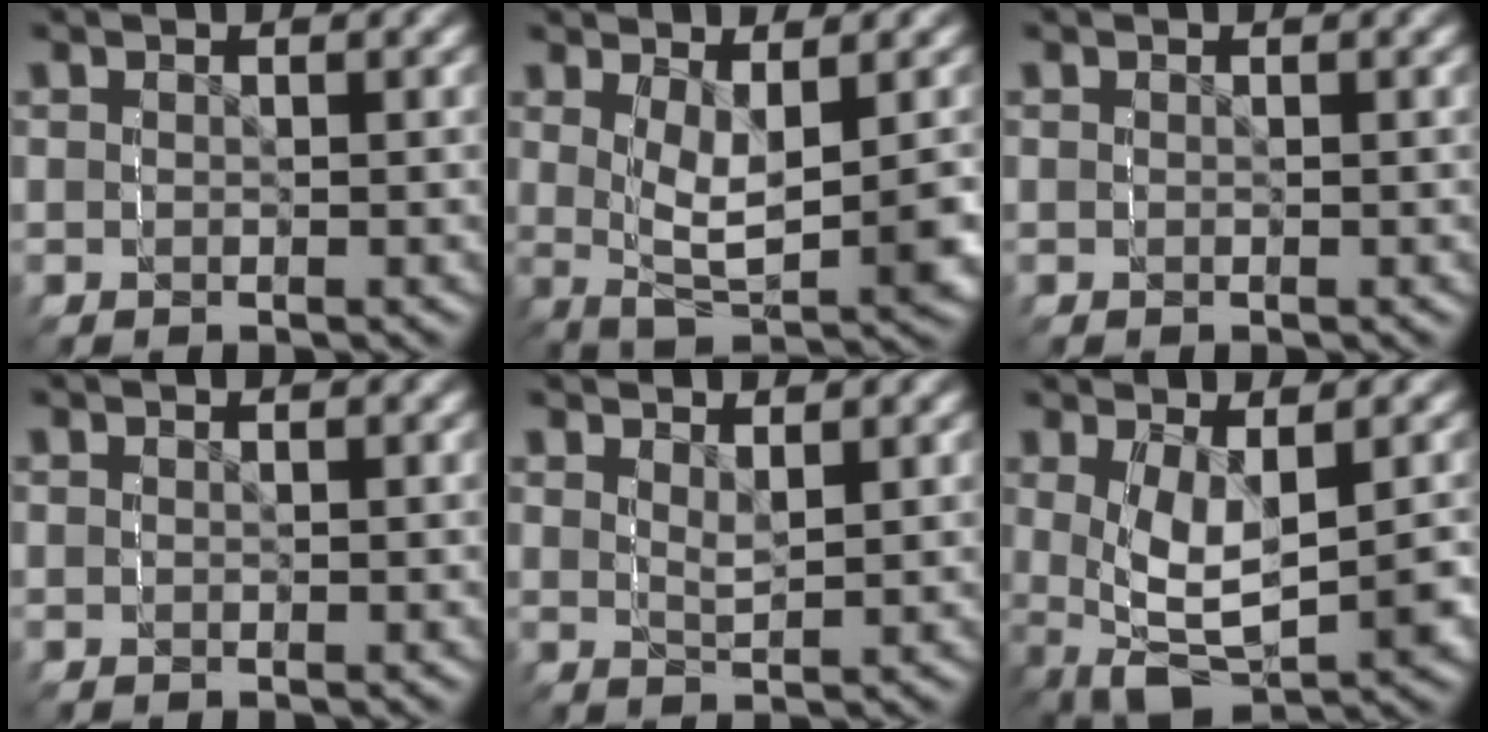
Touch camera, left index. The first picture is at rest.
{"total": 6.2, "force": [0.8, 2.9, 5.4], "torque": [-0.112, -0.008, 0.016]}
{"total": 0.0}
{"total": 0.0}
{"total": 2.0, "force": [2.0, 0.1, 0.5], "torque": [-0.016, 0.010, 0.027]}
{"total": 8.0, "force": [-1.5, 5.0, 6.0], "torque": [-0.125, -0.035, -0.001]}